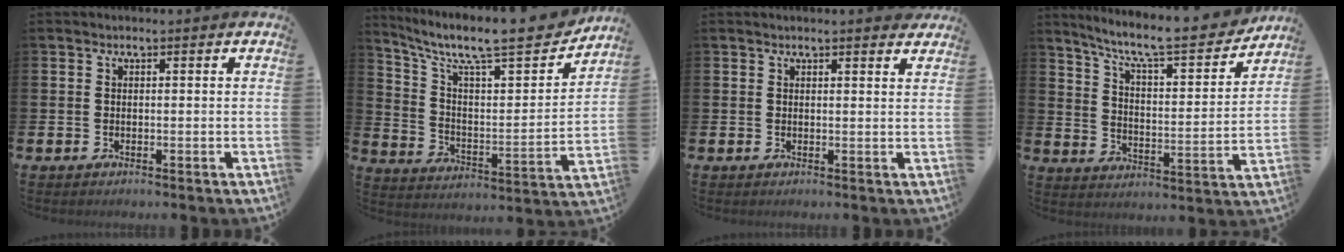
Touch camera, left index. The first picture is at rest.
{"total": 10.7, "force": [8.7, 2.6, 5.6], "torque": [-0.126, -0.067, 0.141]}
{"total": 1.3, "force": [1.3, -0.1, 0.1], "torque": [0.006, -0.008, 0.023]}
{"total": 9.1, "force": [8.1, 1.2, 4.0], "torque": [-0.107, -0.057, 0.134]}